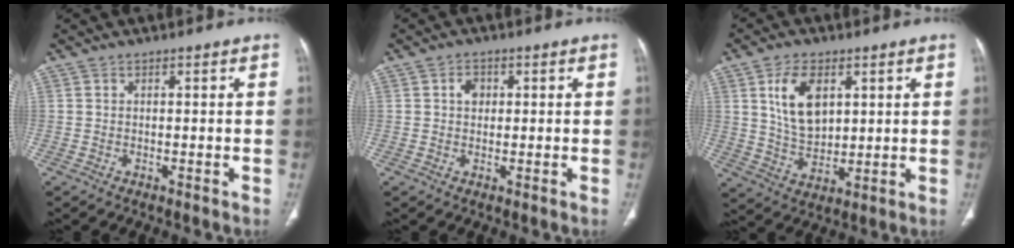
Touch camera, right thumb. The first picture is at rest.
{"total": 2.6, "force": [0.6, 2.1, 1.4], "torque": [-0.012, 0.002, 0.008]}
{"total": 10.5, "force": [3.6, 6.3, 7.5], "torque": [-0.120, -0.016, 0.076]}